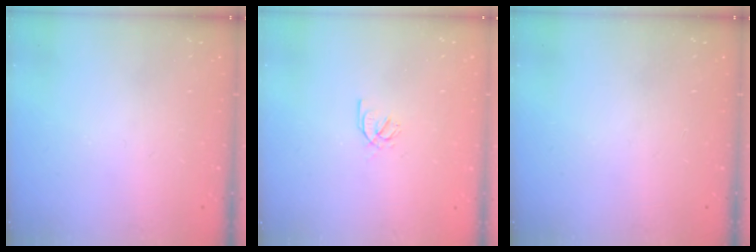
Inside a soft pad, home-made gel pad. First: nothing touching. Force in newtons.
{"total": 2.1, "press": 2.1, "slide": 0.2}
{"total": 0.0}